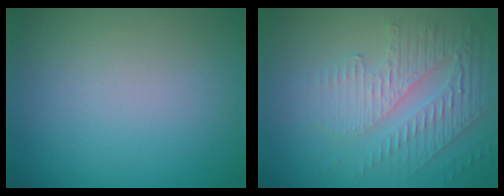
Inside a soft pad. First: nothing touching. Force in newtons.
{"total": 5.6, "press": 3.2, "slide": 4.5}